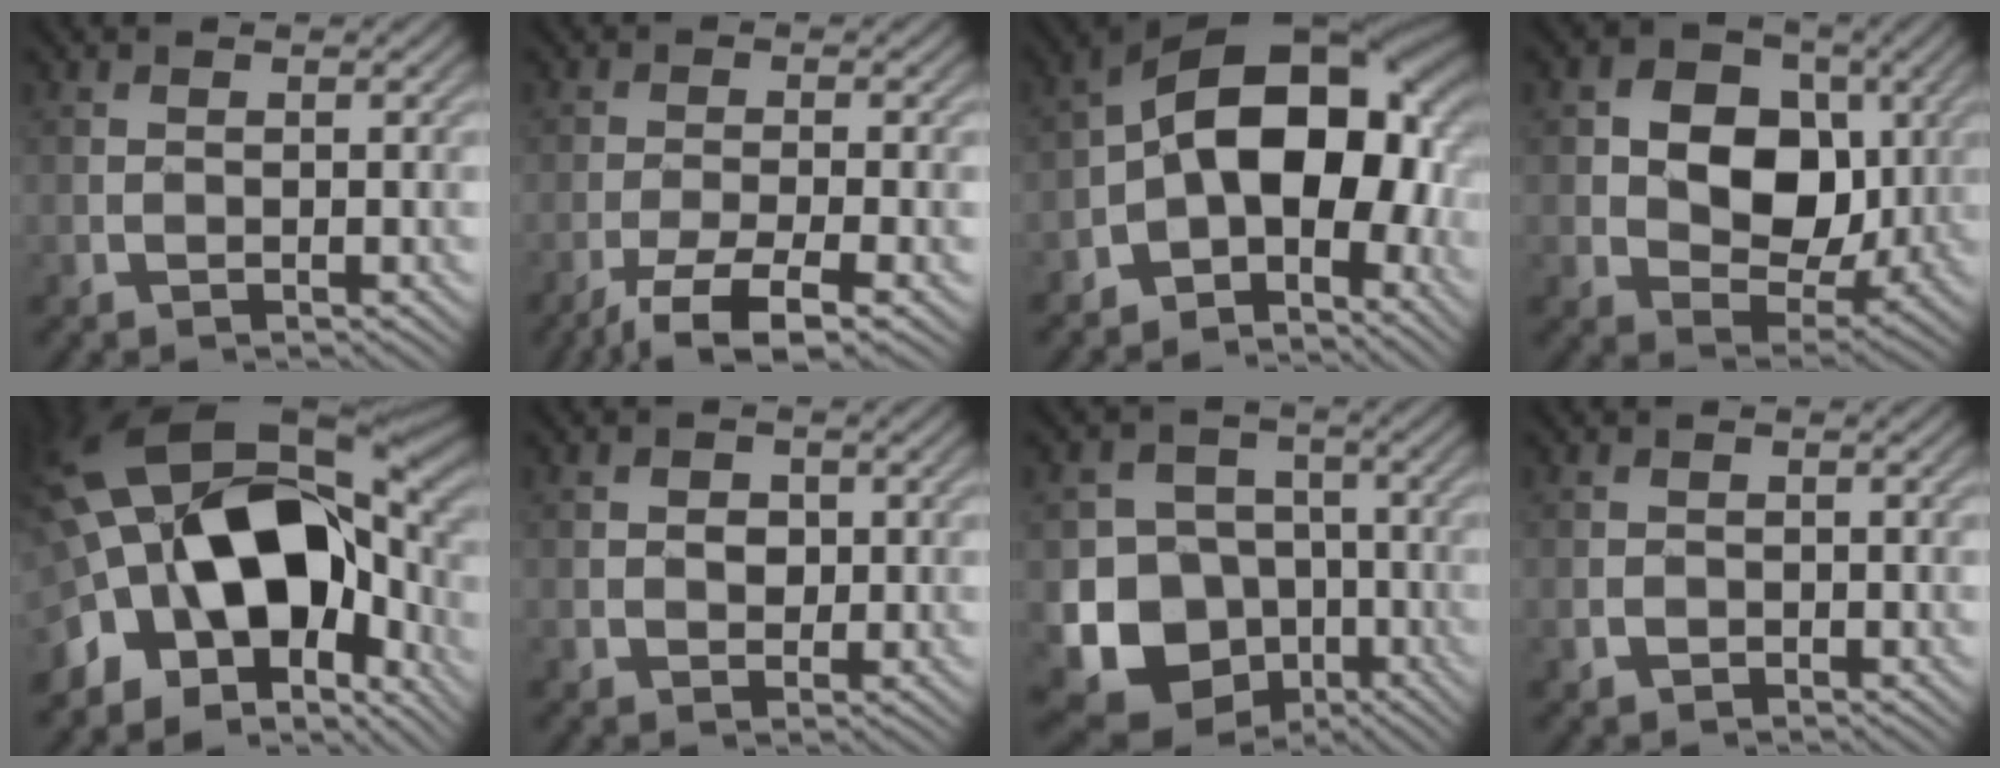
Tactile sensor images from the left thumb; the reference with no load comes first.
{"total": 5.5, "force": [-3.4, 1.2, 4.1], "torque": [-0.079, -0.006, -0.065]}
{"total": 15.5, "force": [-3.0, 9.2, 12.1], "torque": [-0.182, 0.010, -0.065]}
{"total": 10.1, "force": [1.5, 7.8, 6.3], "torque": [-0.117, 0.000, 0.010]}
{"total": 20.3, "force": [-1.4, 12.5, 16.0], "torque": [-0.315, -0.017, -0.016]}
{"total": 2.0, "force": [0.2, 1.7, 1.1], "torque": [-0.020, -0.003, -0.001]}
{"total": 14.1, "force": [-5.0, 12.1, 5.2], "torque": [-0.129, -0.044, -0.108]}
{"total": 1.0, "force": [-0.4, 0.9, 0.3], "torque": [-0.004, -0.004, -0.010]}